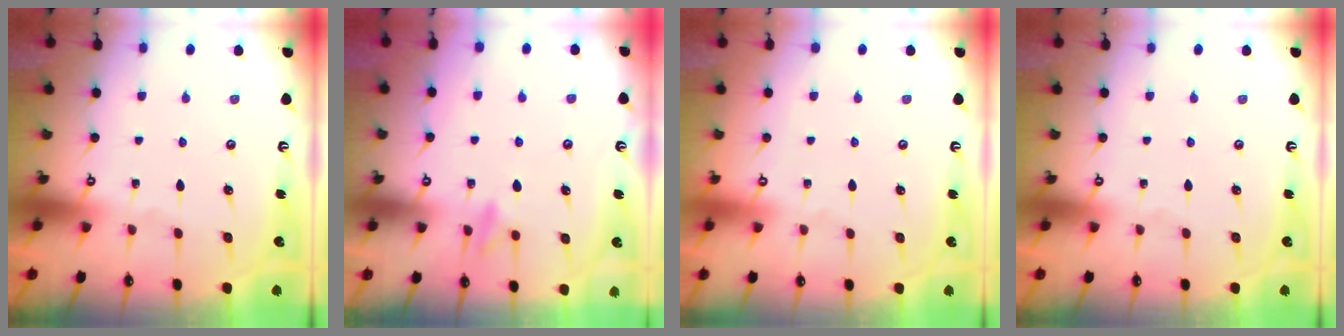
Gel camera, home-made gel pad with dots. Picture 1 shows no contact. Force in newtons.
{"total": 10.1, "press": 10.0, "slide": 1.4}
{"total": 3.9, "press": 3.9, "slide": 0.1}
{"total": 0.0}